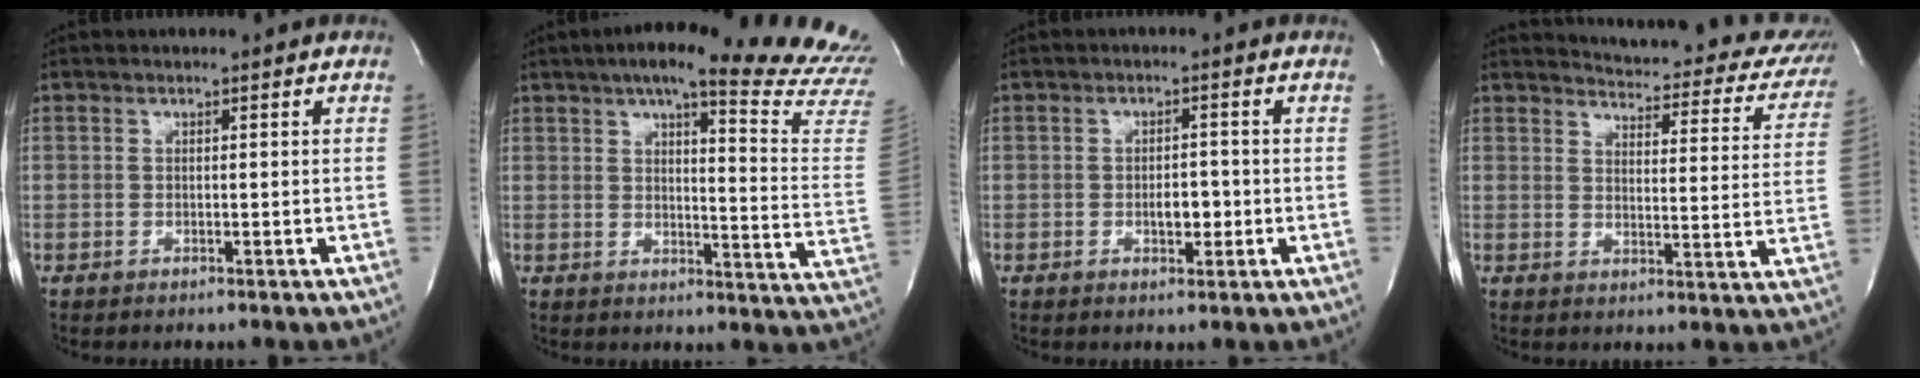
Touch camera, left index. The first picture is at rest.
{"total": 23.9, "force": [20.9, 1.5, 11.5], "torque": [-0.147, -0.088, 0.231]}
{"total": 3.0, "force": [-1.5, 1.4, 2.2], "torque": [-0.033, -0.006, -0.019]}
{"total": 20.1, "force": [18.8, 4.8, 5.4], "torque": [-0.052, -0.079, 0.195]}